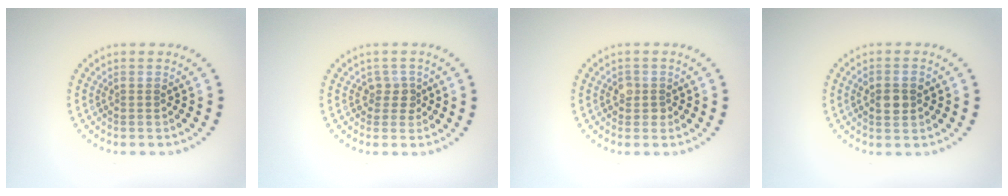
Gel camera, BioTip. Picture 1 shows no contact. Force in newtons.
{"total": 1.7, "press": 1.3, "slide": 1.1}
{"total": 1.5, "press": 1.3, "slide": 0.6}
{"total": 2.5, "press": 2.5, "slide": 0.2}